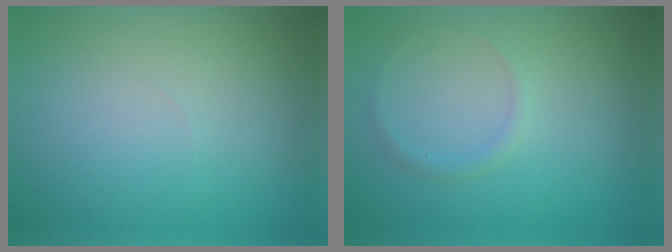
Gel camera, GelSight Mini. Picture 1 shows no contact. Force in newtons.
{"total": 0.9, "press": 0.8, "slide": 0.1}